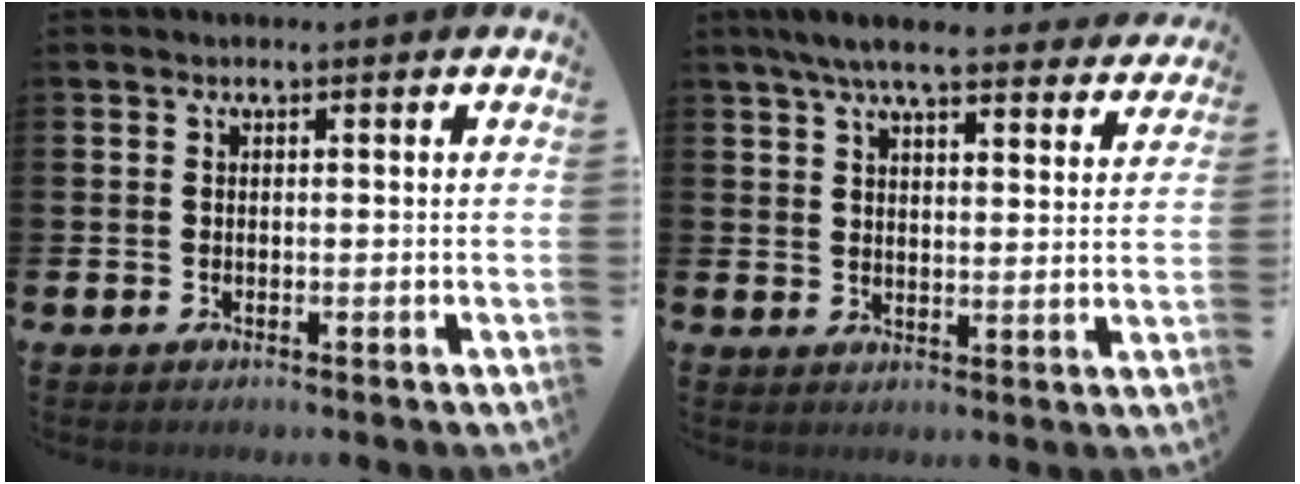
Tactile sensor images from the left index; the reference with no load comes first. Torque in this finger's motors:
{"motor_torque": [1.07, -1.07, 0.63, 0.21]}